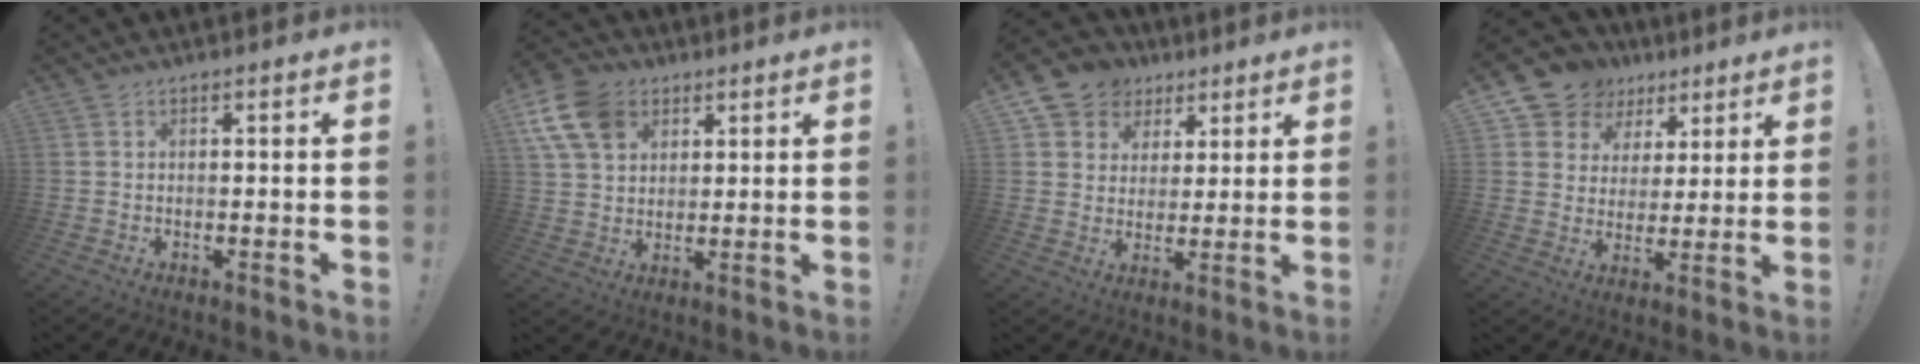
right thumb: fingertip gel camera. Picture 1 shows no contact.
{"total": 13.4, "force": [5.9, 9.7, 7.0], "torque": [-0.131, -0.021, 0.118]}
{"total": 8.3, "force": [3.7, 7.3, 1.5], "torque": [-0.016, -0.027, 0.075]}
{"total": 10.9, "force": [6.5, 8.5, 2.4], "torque": [-0.046, -0.048, 0.132]}